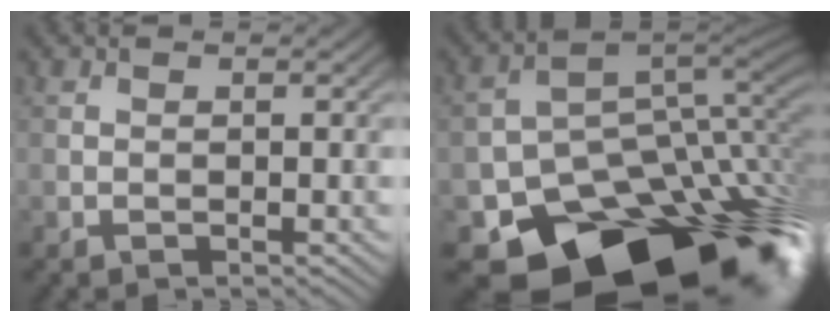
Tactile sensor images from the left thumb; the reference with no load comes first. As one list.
[{"total": 18.6, "force": [-9.2, 12.3, 10.4], "torque": [-0.151, -0.064, -0.125]}]